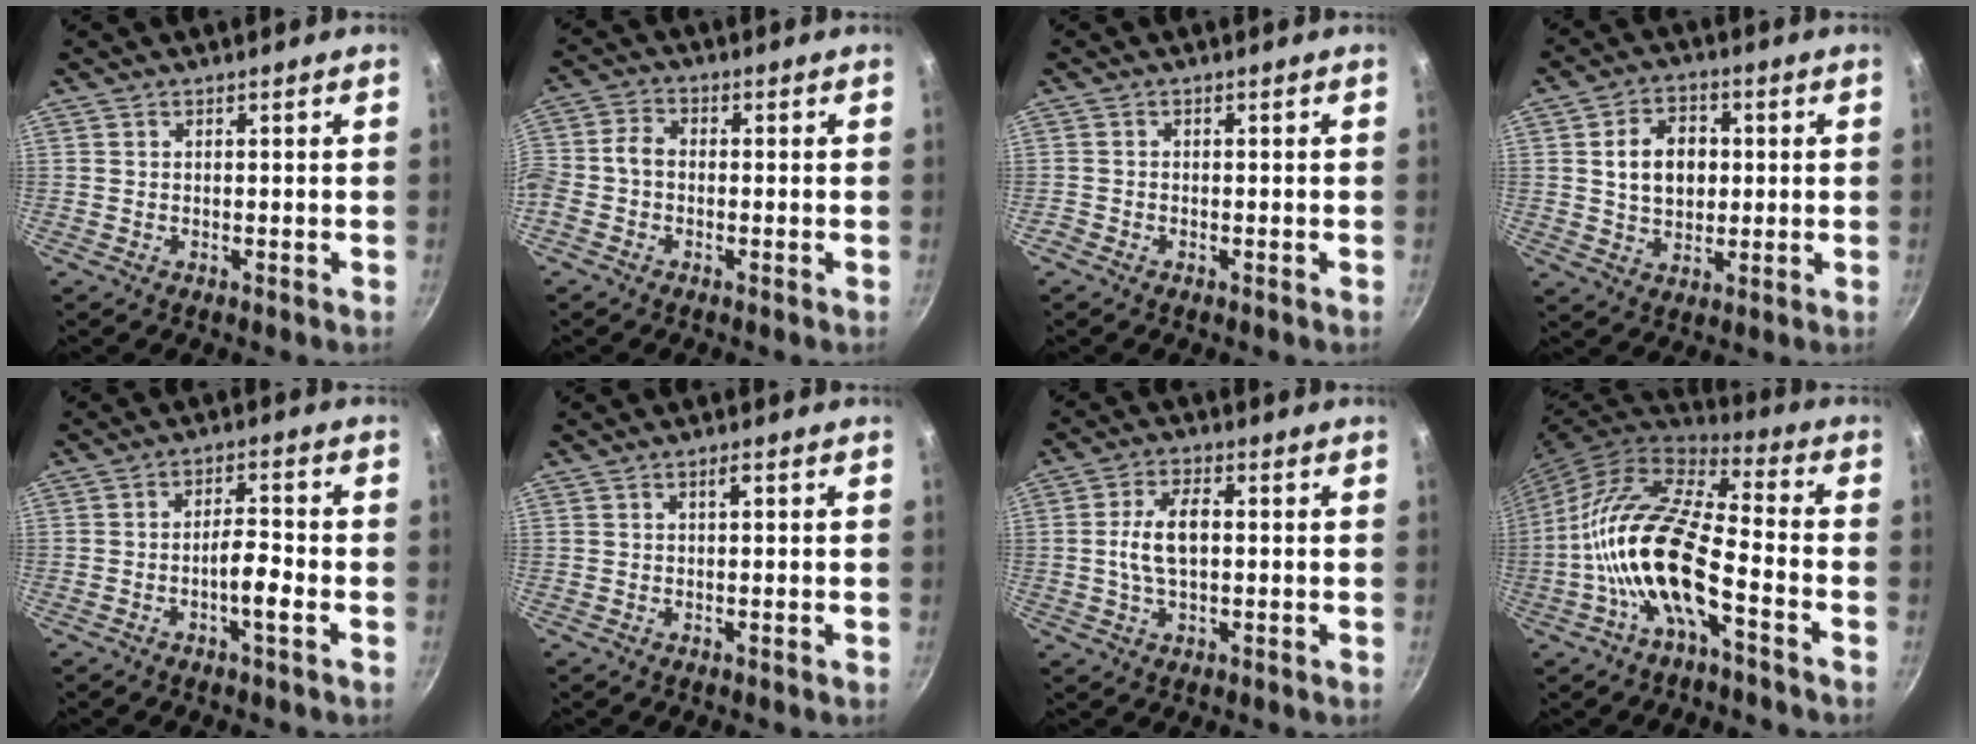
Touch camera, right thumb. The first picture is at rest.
{"total": 4.9, "force": [-1.5, 3.6, 3.1], "torque": [-0.070, 0.025, -0.044]}
{"total": 0.7, "force": [-0.5, 0.4, 0.2], "torque": [-0.014, 0.005, -0.013]}
{"total": 9.9, "force": [1.2, 7.3, 6.6], "torque": [-0.083, 0.007, 0.019]}
{"total": 5.1, "force": [-2.0, 1.2, 4.5], "torque": [-0.076, 0.024, -0.036]}
{"total": 1.4, "force": [0.3, 0.3, 1.3], "torque": [-0.028, 0.004, 0.005]}
{"total": 7.7, "force": [0.2, 4.0, 6.6], "torque": [-0.123, 0.017, -0.001]}
{"total": 18.6, "force": [-5.9, 7.0, 16.1], "torque": [-0.306, 0.045, -0.131]}